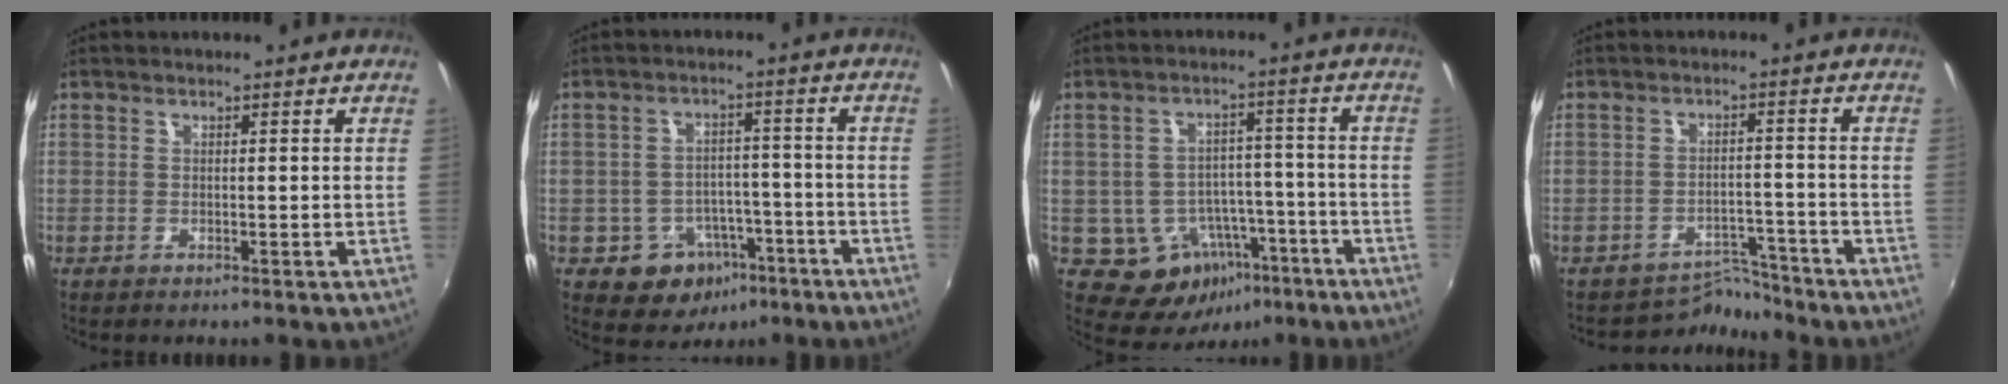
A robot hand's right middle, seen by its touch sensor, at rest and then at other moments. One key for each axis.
{"total": 9.3, "fx": -4.9, "fy": 7.4, "fz": 3.0, "tx": -0.063, "ty": 0.025, "tz": -0.045}
{"total": 10.2, "fx": -5.1, "fy": 7.9, "fz": 4.0, "tx": -0.073, "ty": 0.028, "tz": -0.043}
{"total": 4.8, "fx": -4.6, "fy": 1.1, "fz": -0.9, "tx": 0.014, "ty": 0.015, "tz": -0.072}